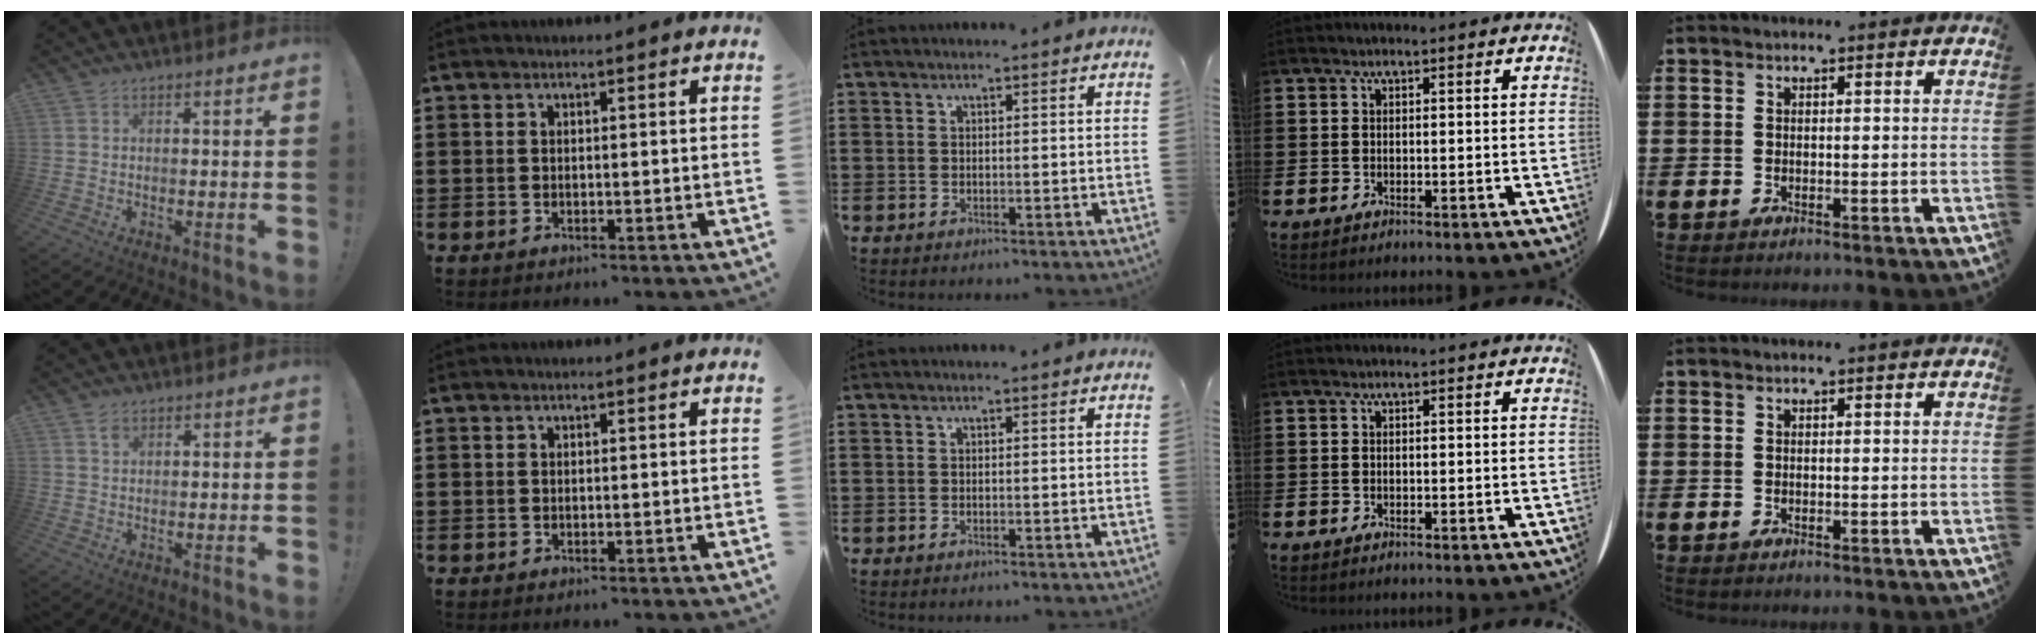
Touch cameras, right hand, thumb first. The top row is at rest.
{"thumb": {"total": 1.7, "force": [1.1, 1.0, 0.9], "torque": [-0.002, -0.006, 0.018]}}